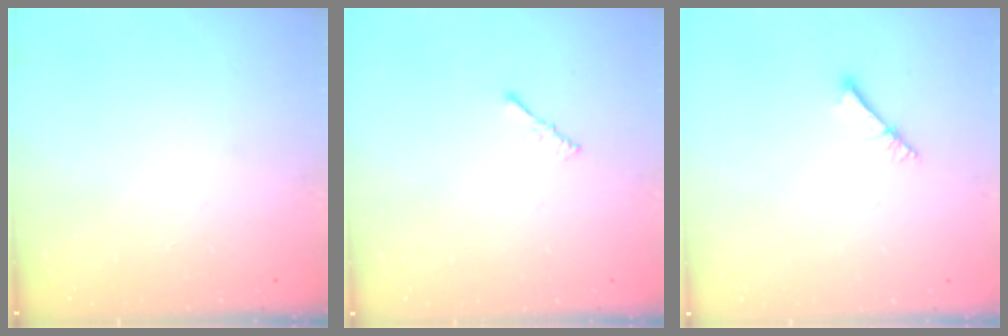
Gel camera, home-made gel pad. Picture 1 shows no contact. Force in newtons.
{"total": 0.7, "press": 0.6, "slide": 0.3}
{"total": 2.9, "press": 2.9, "slide": 0.3}